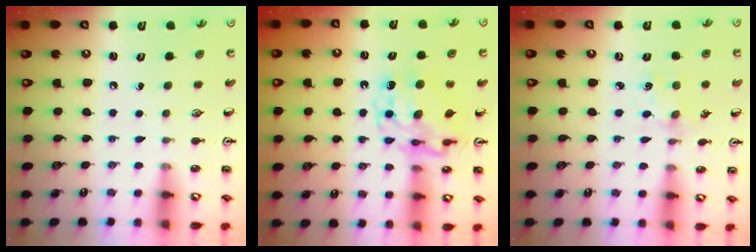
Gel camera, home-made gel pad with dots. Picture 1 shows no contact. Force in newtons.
{"total": 11.5, "press": 11.4, "slide": 1.2}
{"total": 1.1, "press": 1.0, "slide": 0.2}